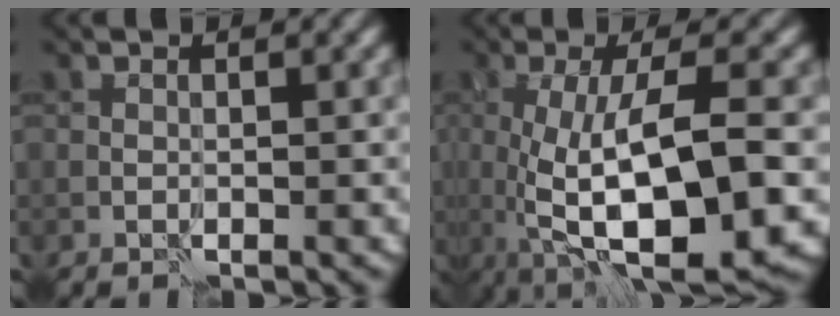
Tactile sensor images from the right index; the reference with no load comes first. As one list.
[{"total": 11.4, "force": [-1.6, 3.7, 10.7], "torque": [-0.174, -0.013, -0.023]}]